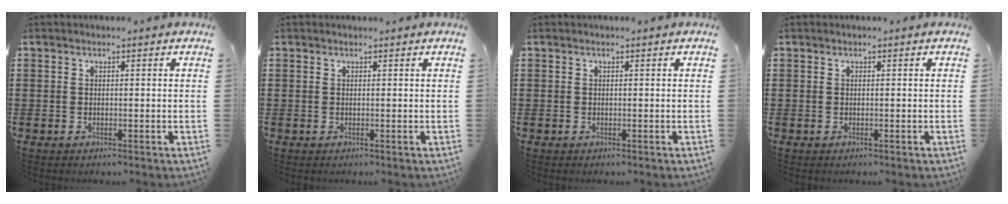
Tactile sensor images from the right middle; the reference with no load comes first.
{"total": 0.0}
{"total": 0.0}
{"total": 0.0}